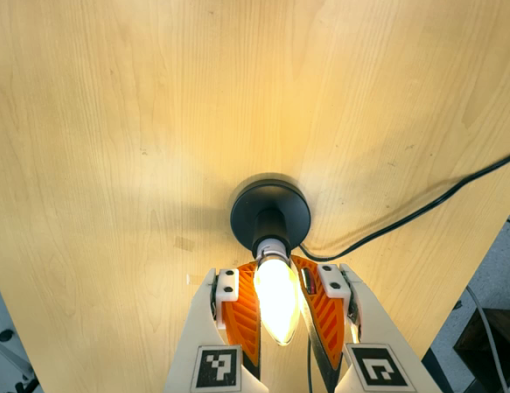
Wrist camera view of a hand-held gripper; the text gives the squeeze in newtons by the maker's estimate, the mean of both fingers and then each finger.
{"total": 24.8, "left": 21.8, "right": 27.7}